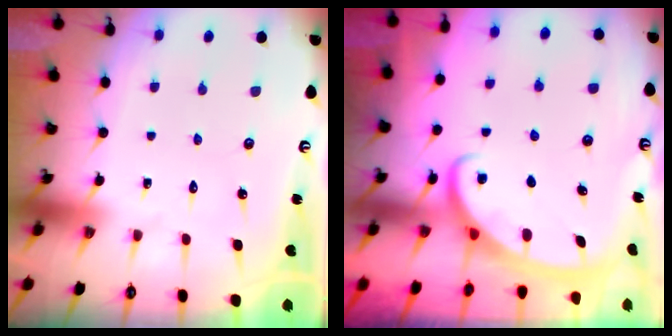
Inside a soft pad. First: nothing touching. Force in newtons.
{"total": 2.6, "press": 2.6, "slide": 0.5}